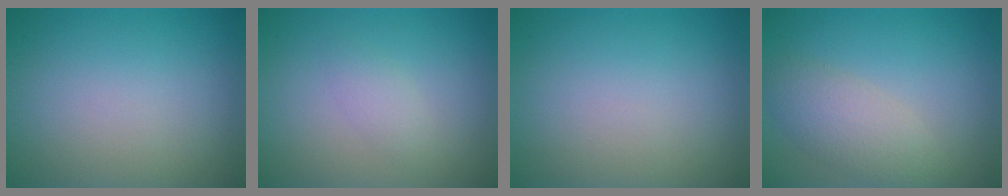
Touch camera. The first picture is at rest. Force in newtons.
{"total": 1.4, "press": 1.4, "slide": 0.1}
{"total": 0.0}
{"total": 3.6, "press": 3.6, "slide": 0.3}